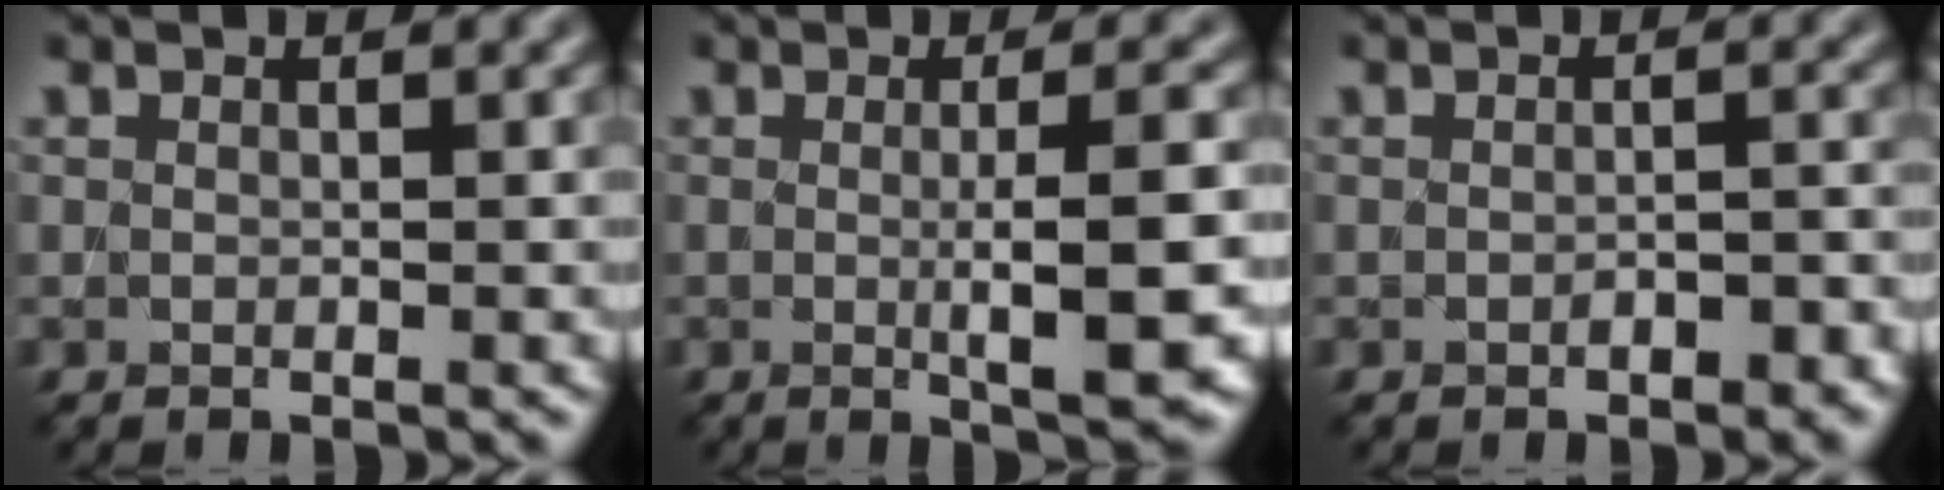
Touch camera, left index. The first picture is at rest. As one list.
[{"total": 5.5, "force": [-0.4, 1.0, 5.4], "torque": [-0.076, -0.001, -0.002]}, {"total": 2.0, "force": [-1.1, 0.7, 1.5], "torque": [-0.027, 0.001, -0.012]}]